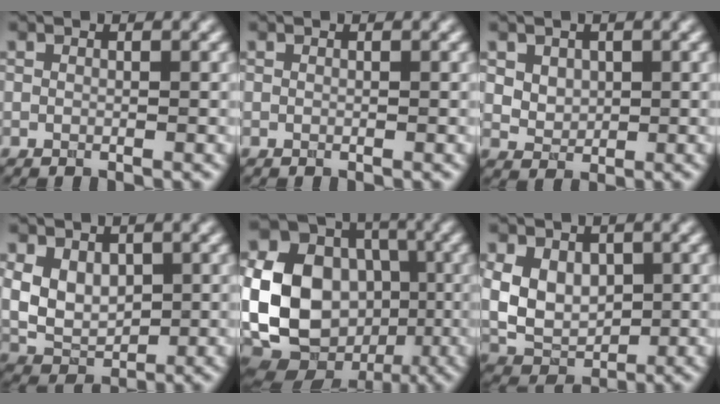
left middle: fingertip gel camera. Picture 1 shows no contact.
{"total": 0.0}
{"total": 3.0, "force": [1.4, 2.2, 1.4], "torque": [-0.041, 0.002, 0.041]}
{"total": 4.6, "force": [0.7, 3.3, 3.0], "torque": [-0.060, -0.006, 0.014]}
{"total": 16.4, "force": [-1.8, 13.5, 9.1], "torque": [-0.199, -0.010, -0.042]}
{"total": 5.3, "force": [0.6, 4.0, 3.5], "torque": [-0.068, -0.004, 0.009]}